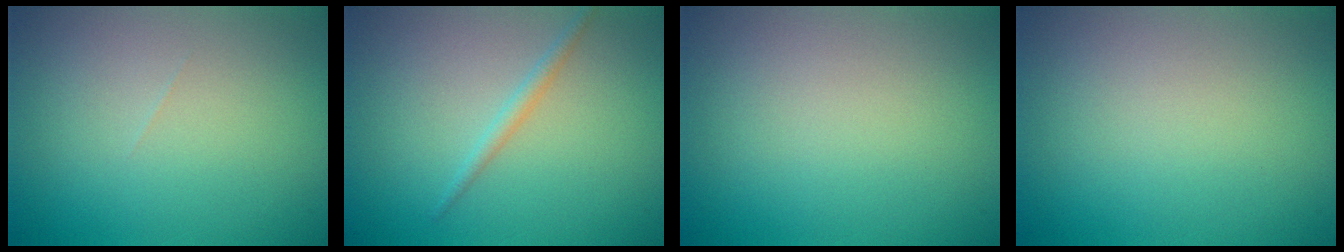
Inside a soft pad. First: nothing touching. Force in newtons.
{"total": 1.3, "press": 1.3, "slide": 0.0}
{"total": 0.0}
{"total": 0.0}